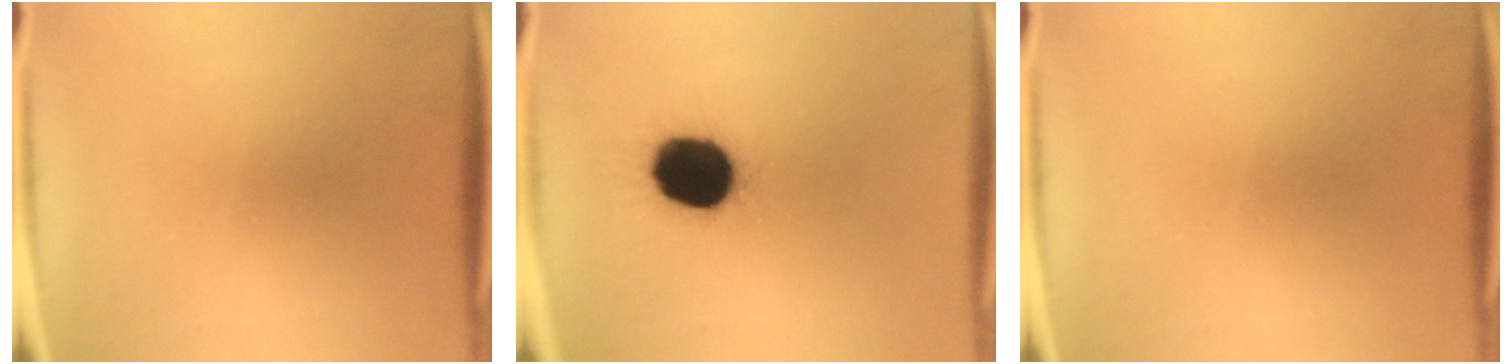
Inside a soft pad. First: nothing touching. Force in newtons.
{"total": 16.8}
{"total": 0.0}